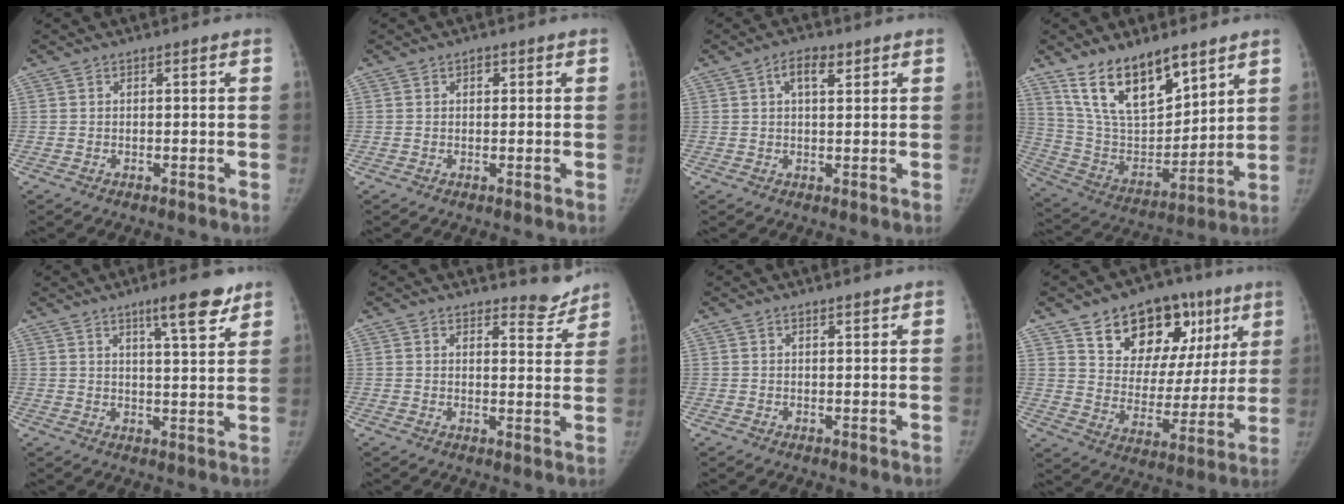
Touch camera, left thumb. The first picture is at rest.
{"total": 1.1, "force": [0.4, 0.8, 0.6], "torque": [0.001, 0.001, 0.005]}
{"total": 4.2, "force": [2.0, 2.0, 3.1], "torque": [-0.044, 0.001, 0.032]}
{"total": 18.0, "force": [12.0, 8.0, 10.8], "torque": [-0.145, -0.065, 0.237]}
{"total": 8.4, "force": [5.6, 1.7, 6.1], "torque": [-0.076, -0.034, 0.084]}
{"total": 5.0, "force": [4.7, 1.6, 0.5], "torque": [0.018, -0.044, 0.059]}
{"total": 1.2, "force": [1.0, 0.2, 0.5], "torque": [-0.004, -0.006, 0.018]}
{"total": 21.0, "force": [11.0, 13.1, 12.1], "torque": [-0.116, -0.027, 0.173]}